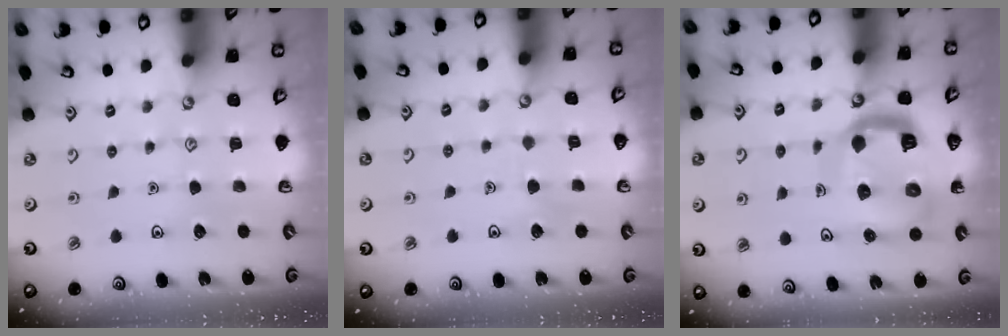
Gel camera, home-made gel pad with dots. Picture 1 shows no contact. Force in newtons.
{"total": 2.4, "press": 2.4, "slide": 0.1}
{"total": 14.2, "press": 14.1, "slide": 1.7}